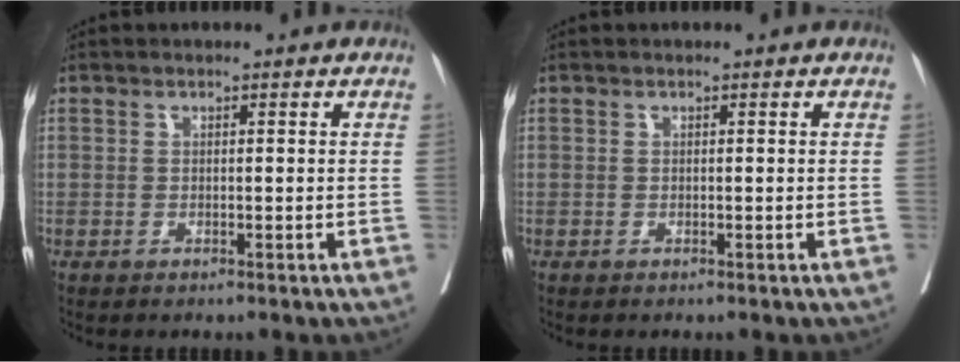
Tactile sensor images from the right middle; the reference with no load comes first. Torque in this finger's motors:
{"motor_torque": [-0.01, 0.08, 0.05, 0.00]}